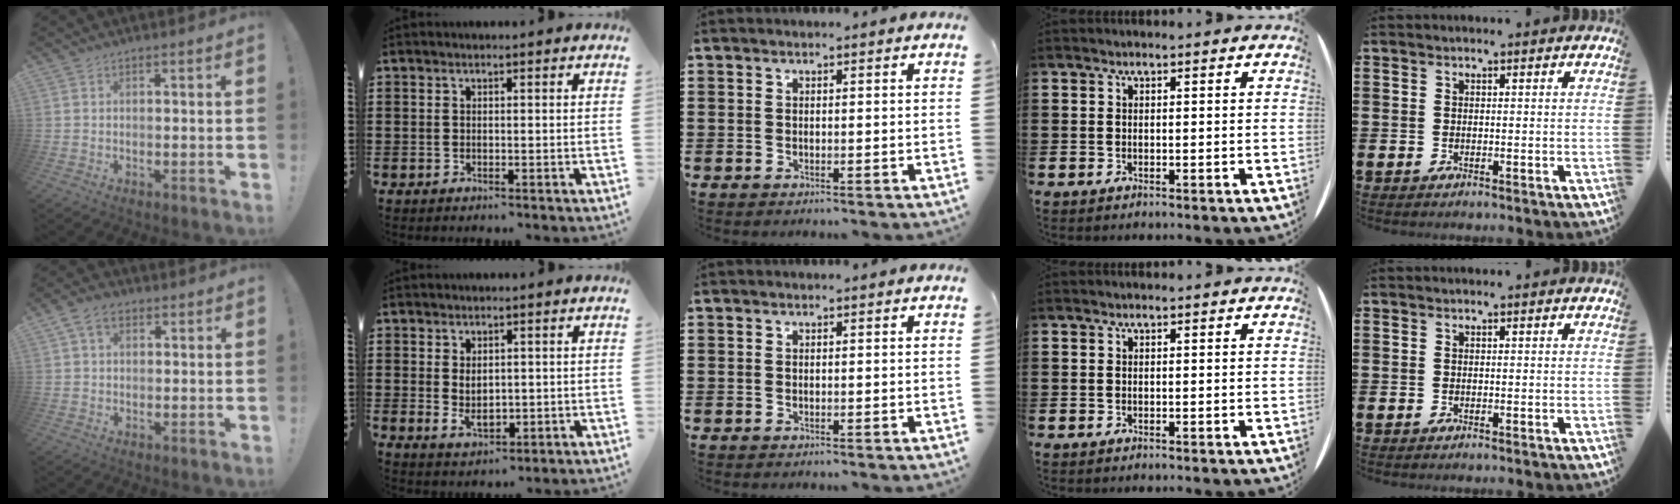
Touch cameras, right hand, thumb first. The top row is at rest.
{"thumb": {"total": 5.4, "force": [1.9, 3.7, 3.4], "torque": [-0.070, 0.010, 0.039]}, "index": {"total": 3.5, "force": [0.2, 2.3, 2.6], "torque": [-0.046, 0.006, 0.001]}}